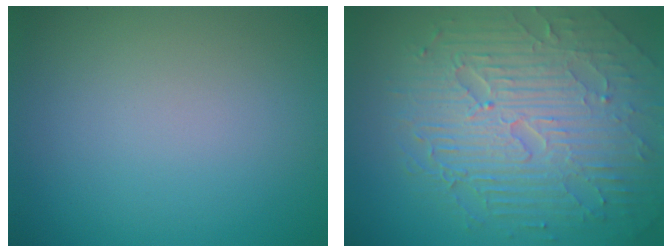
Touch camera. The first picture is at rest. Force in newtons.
{"total": 9.4, "press": 6.2, "slide": 7.1}